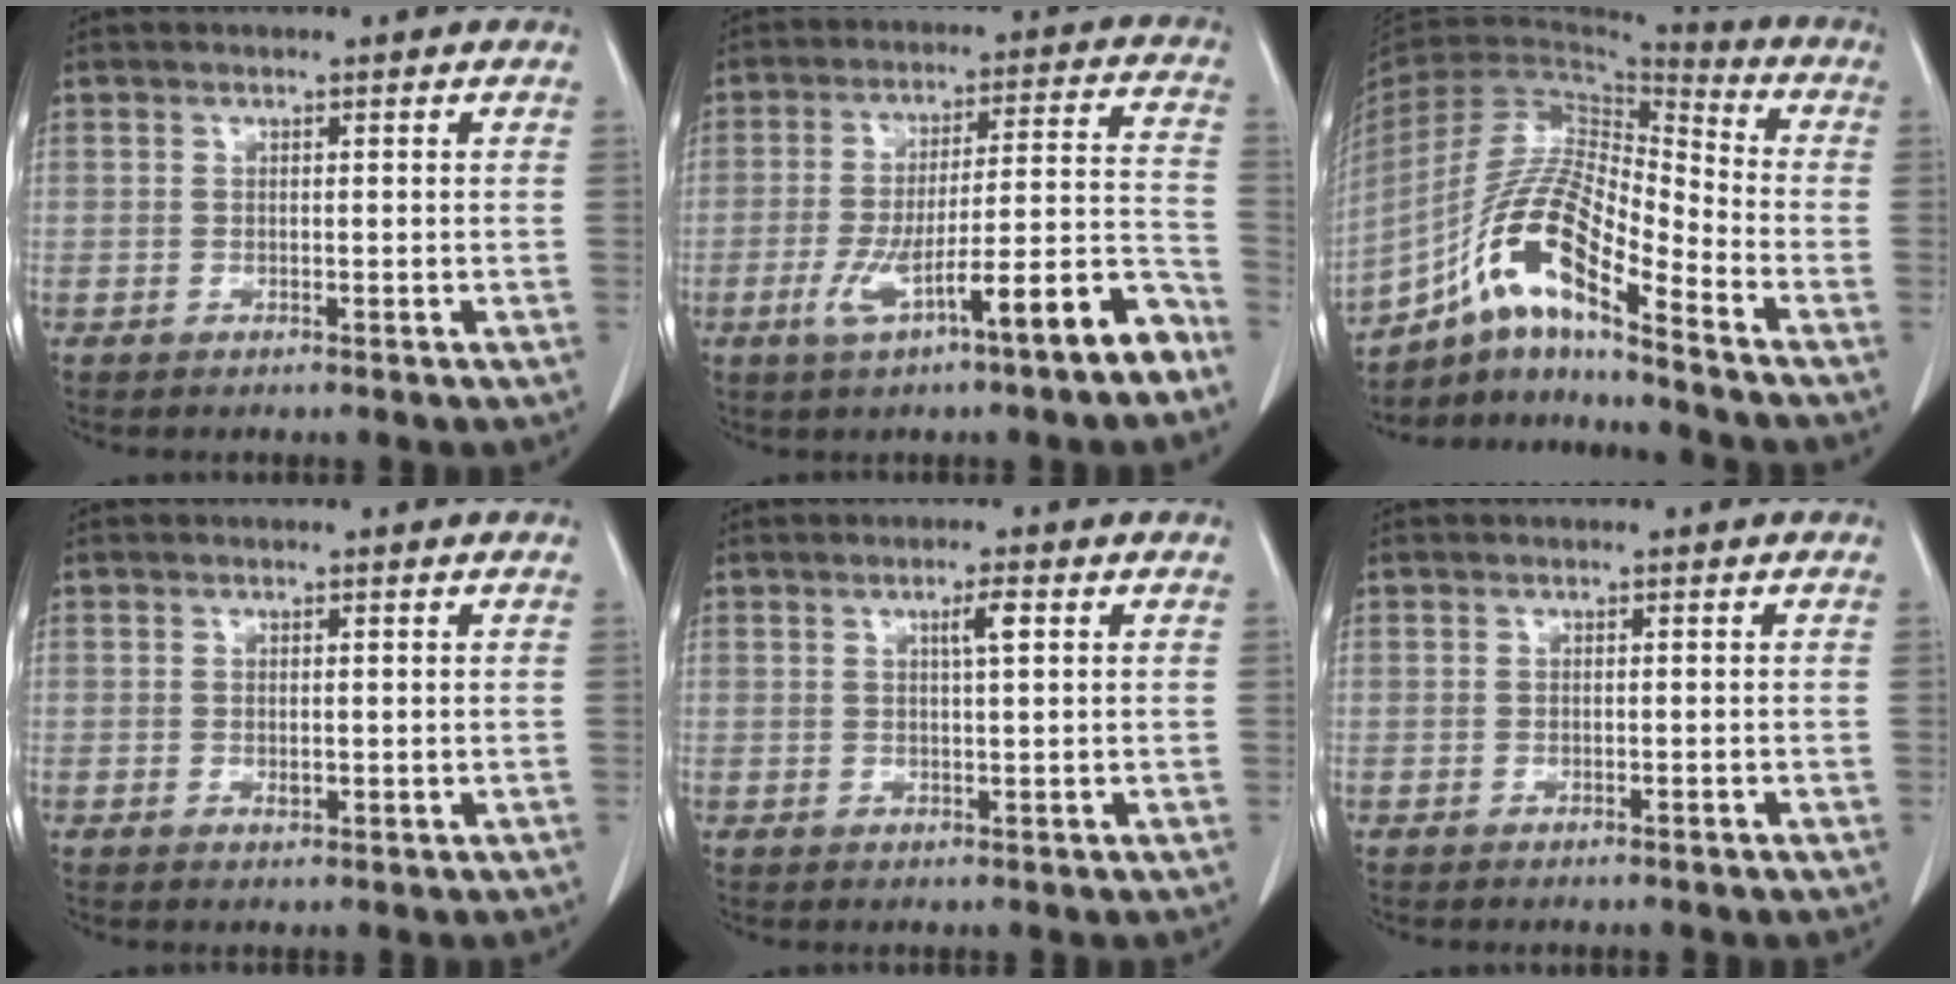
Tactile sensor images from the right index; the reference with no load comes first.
{"total": 14.3, "force": [-7.9, 0.7, 12.0], "torque": [-0.178, 0.013, -0.119]}
{"total": 14.7, "force": [-8.6, 2.4, 11.6], "torque": [-0.229, 0.010, -0.158]}
{"total": 0.9, "force": [-0.1, 0.4, 0.8], "torque": [-0.020, -0.004, 0.000]}
{"total": 2.2, "force": [0.8, 0.0, 2.1], "torque": [-0.032, 0.003, 0.012]}
{"total": 0.0}